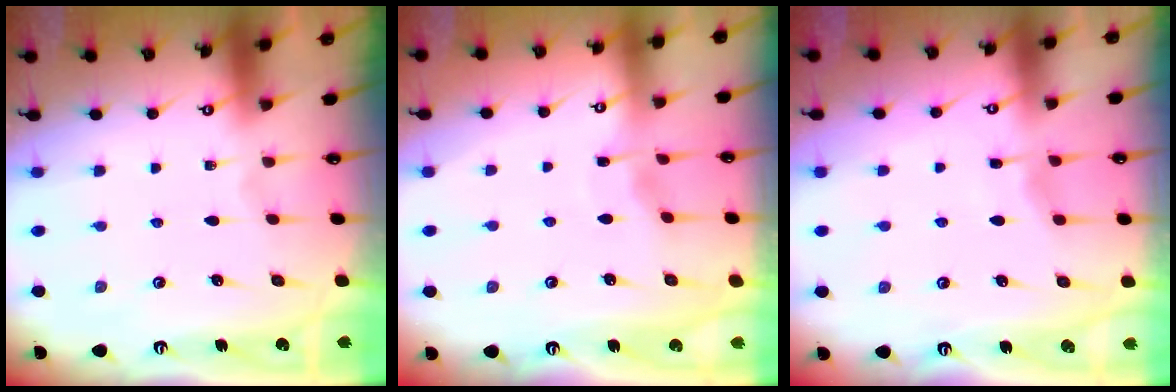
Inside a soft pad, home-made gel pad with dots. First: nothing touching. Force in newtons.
{"total": 2.7, "press": 2.7, "slide": 0.3}
{"total": 3.1, "press": 3.1, "slide": 0.4}